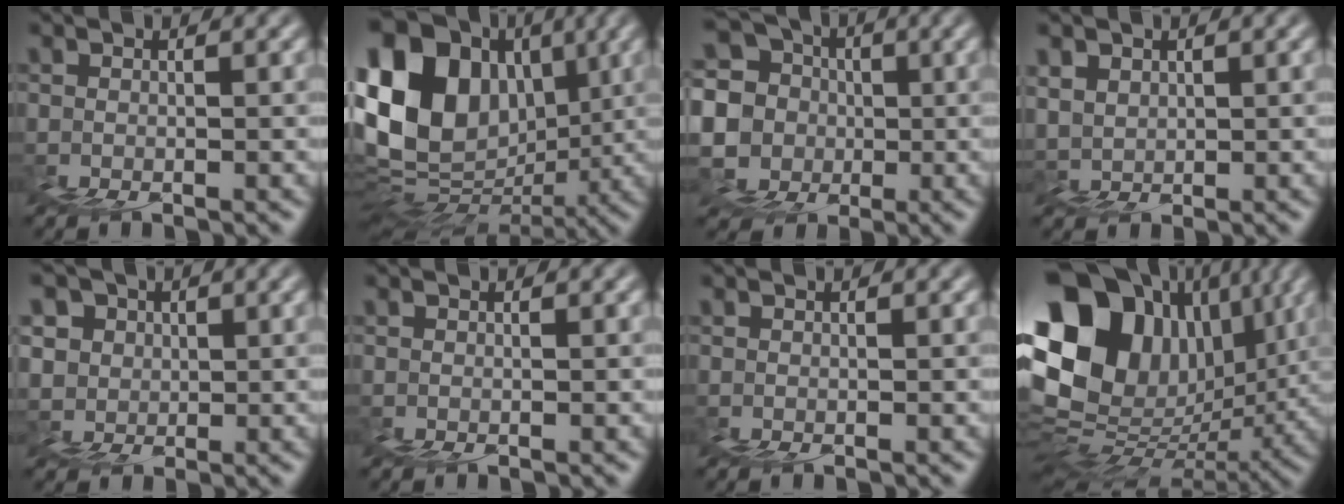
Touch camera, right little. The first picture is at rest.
{"total": 16.2, "force": [5.3, 12.0, 9.6], "torque": [-0.175, 0.039, 0.118]}
{"total": 10.1, "force": [1.9, 9.4, 3.2], "torque": [-0.103, 0.026, 0.019]}
{"total": 2.5, "force": [2.2, 1.1, -0.4], "torque": [0.026, 0.012, 0.053]}
{"total": 6.8, "force": [3.7, 5.3, 2.1], "torque": [-0.024, 0.040, 0.030]}
{"total": 0.0}
{"total": 0.0}
{"total": 17.1, "force": [6.3, 12.4, 10.0], "torque": [-0.186, 0.024, 0.142]}